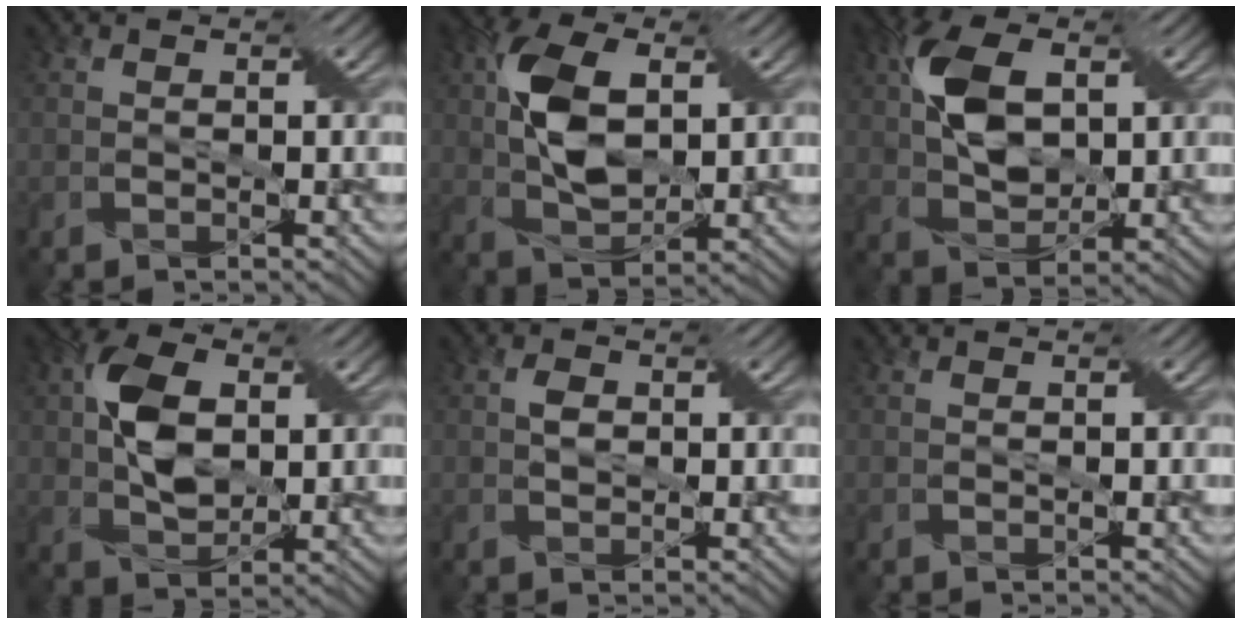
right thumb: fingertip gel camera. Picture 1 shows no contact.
{"total": 9.3, "force": [1.9, 5.2, 7.5], "torque": [-0.168, 0.008, 0.035]}
{"total": 8.9, "force": [2.3, 5.3, 6.8], "torque": [-0.152, 0.010, 0.045]}
{"total": 7.7, "force": [1.3, 4.8, 5.9], "torque": [-0.122, 0.008, 0.022]}
{"total": 1.6, "force": [0.2, 1.1, 1.1], "torque": [-0.024, 0.004, 0.002]}
{"total": 0.0}